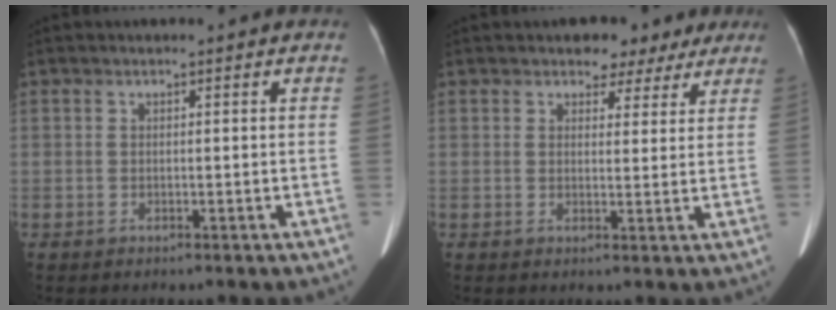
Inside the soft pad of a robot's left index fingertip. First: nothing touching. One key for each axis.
{"total": 5.7, "fx": 4.3, "fy": 3.4, "fz": 1.3, "tx": -0.005, "ty": 0.005, "tz": 0.047}